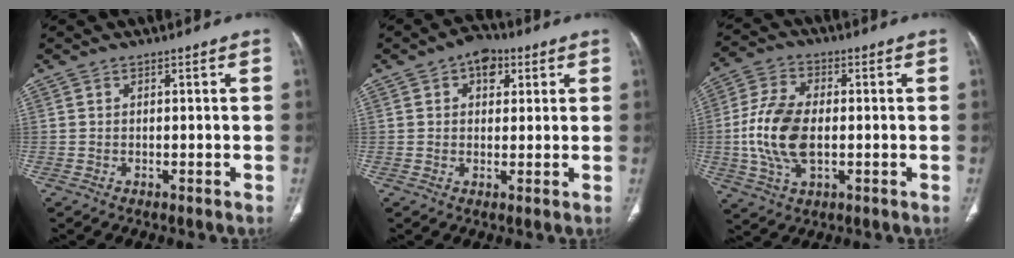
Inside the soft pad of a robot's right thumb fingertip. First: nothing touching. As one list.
[{"total": 6.0, "force": [2.5, 4.2, 3.5], "torque": [-0.013, 0.002, 0.030]}, {"total": 12.7, "force": [-1.1, 7.3, 10.3], "torque": [-0.215, 0.007, -0.019]}]